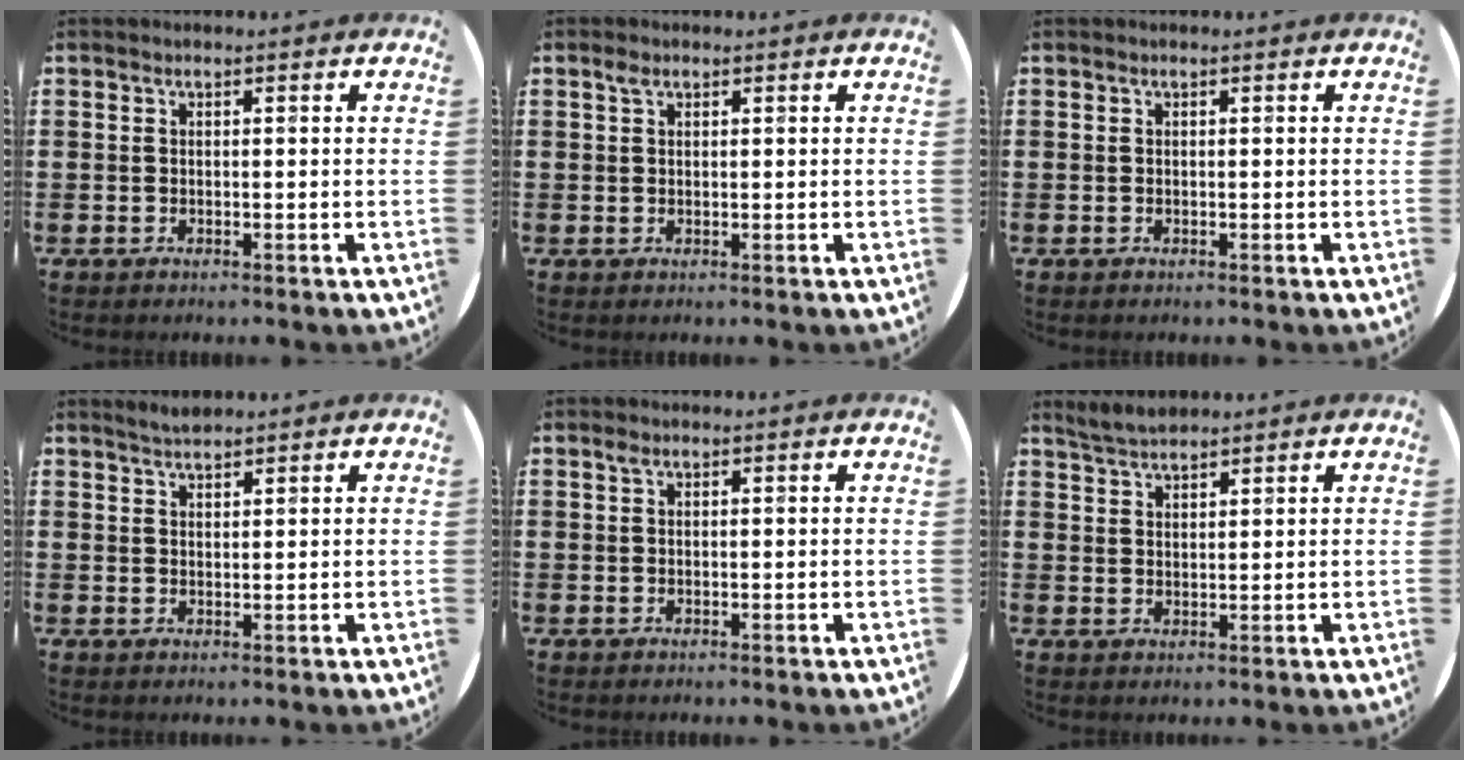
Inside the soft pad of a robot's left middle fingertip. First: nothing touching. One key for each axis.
{"total": 1.0, "fx": 0.6, "fy": 0.7, "fz": 0.4, "tx": -0.001, "ty": 0.001, "tz": 0.009}
{"total": 0.0}
{"total": 1.8, "fx": 1.8, "fy": 0.2, "fz": 0.4, "tx": -0.008, "ty": 0.003, "tz": 0.034}
{"total": 0.7, "fx": 0.4, "fy": 0.5, "fz": 0.3, "tx": 0.001, "ty": 0.000, "tz": 0.006}
{"total": 2.8, "fx": 2.7, "fy": 0.5, "fz": 0.6, "tx": -0.016, "ty": 0.002, "tz": 0.051}